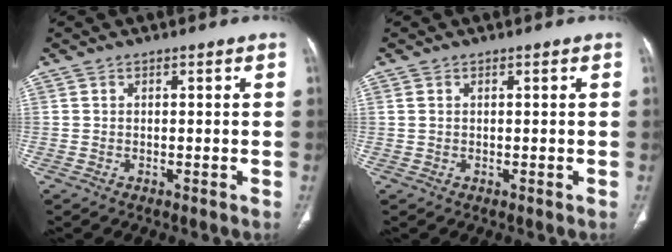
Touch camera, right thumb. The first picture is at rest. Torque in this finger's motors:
{"motor_torque": [0.01, -0.24, -0.39, -0.12, -0.03]}